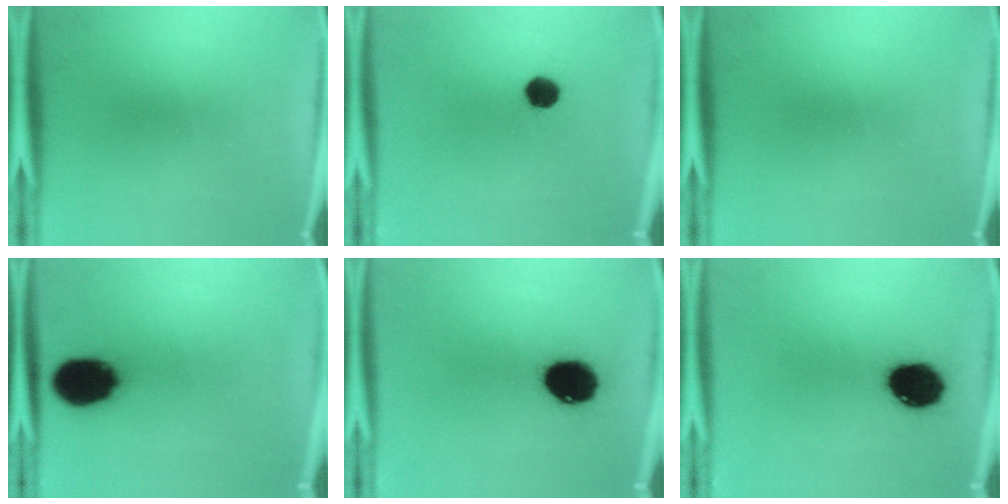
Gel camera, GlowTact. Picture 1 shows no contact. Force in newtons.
{"total": 4.7}
{"total": 0.0}
{"total": 15.4}
{"total": 13.3}
{"total": 13.1}